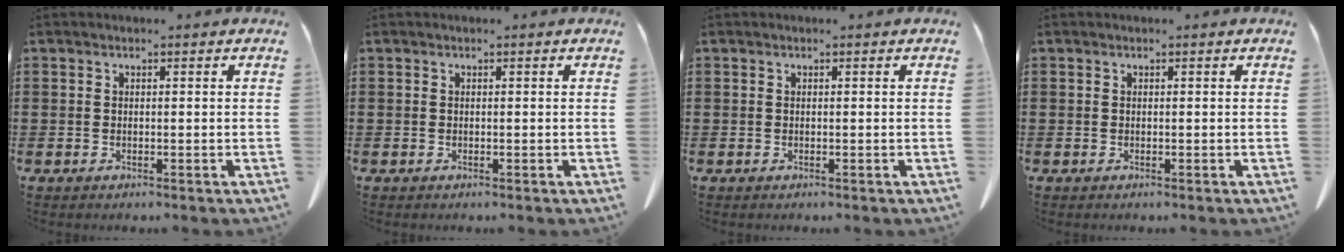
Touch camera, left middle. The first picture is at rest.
{"total": 0.0}
{"total": 0.0}
{"total": 0.0}